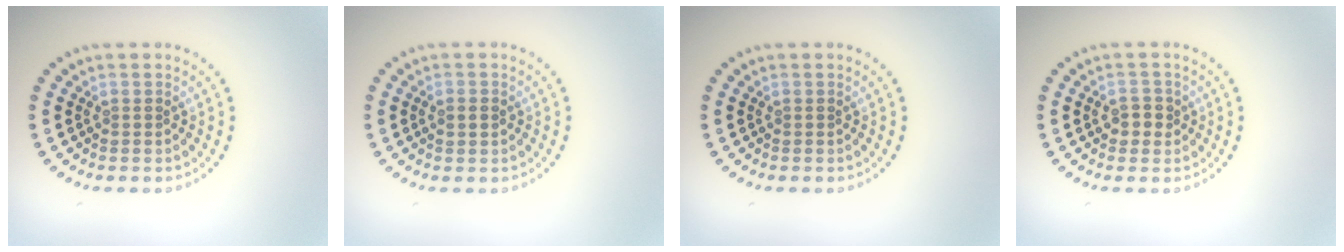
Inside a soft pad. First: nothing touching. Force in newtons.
{"total": 1.8, "press": 1.8, "slide": 0.2}
{"total": 0.0}
{"total": 2.0, "press": 1.9, "slide": 0.6}